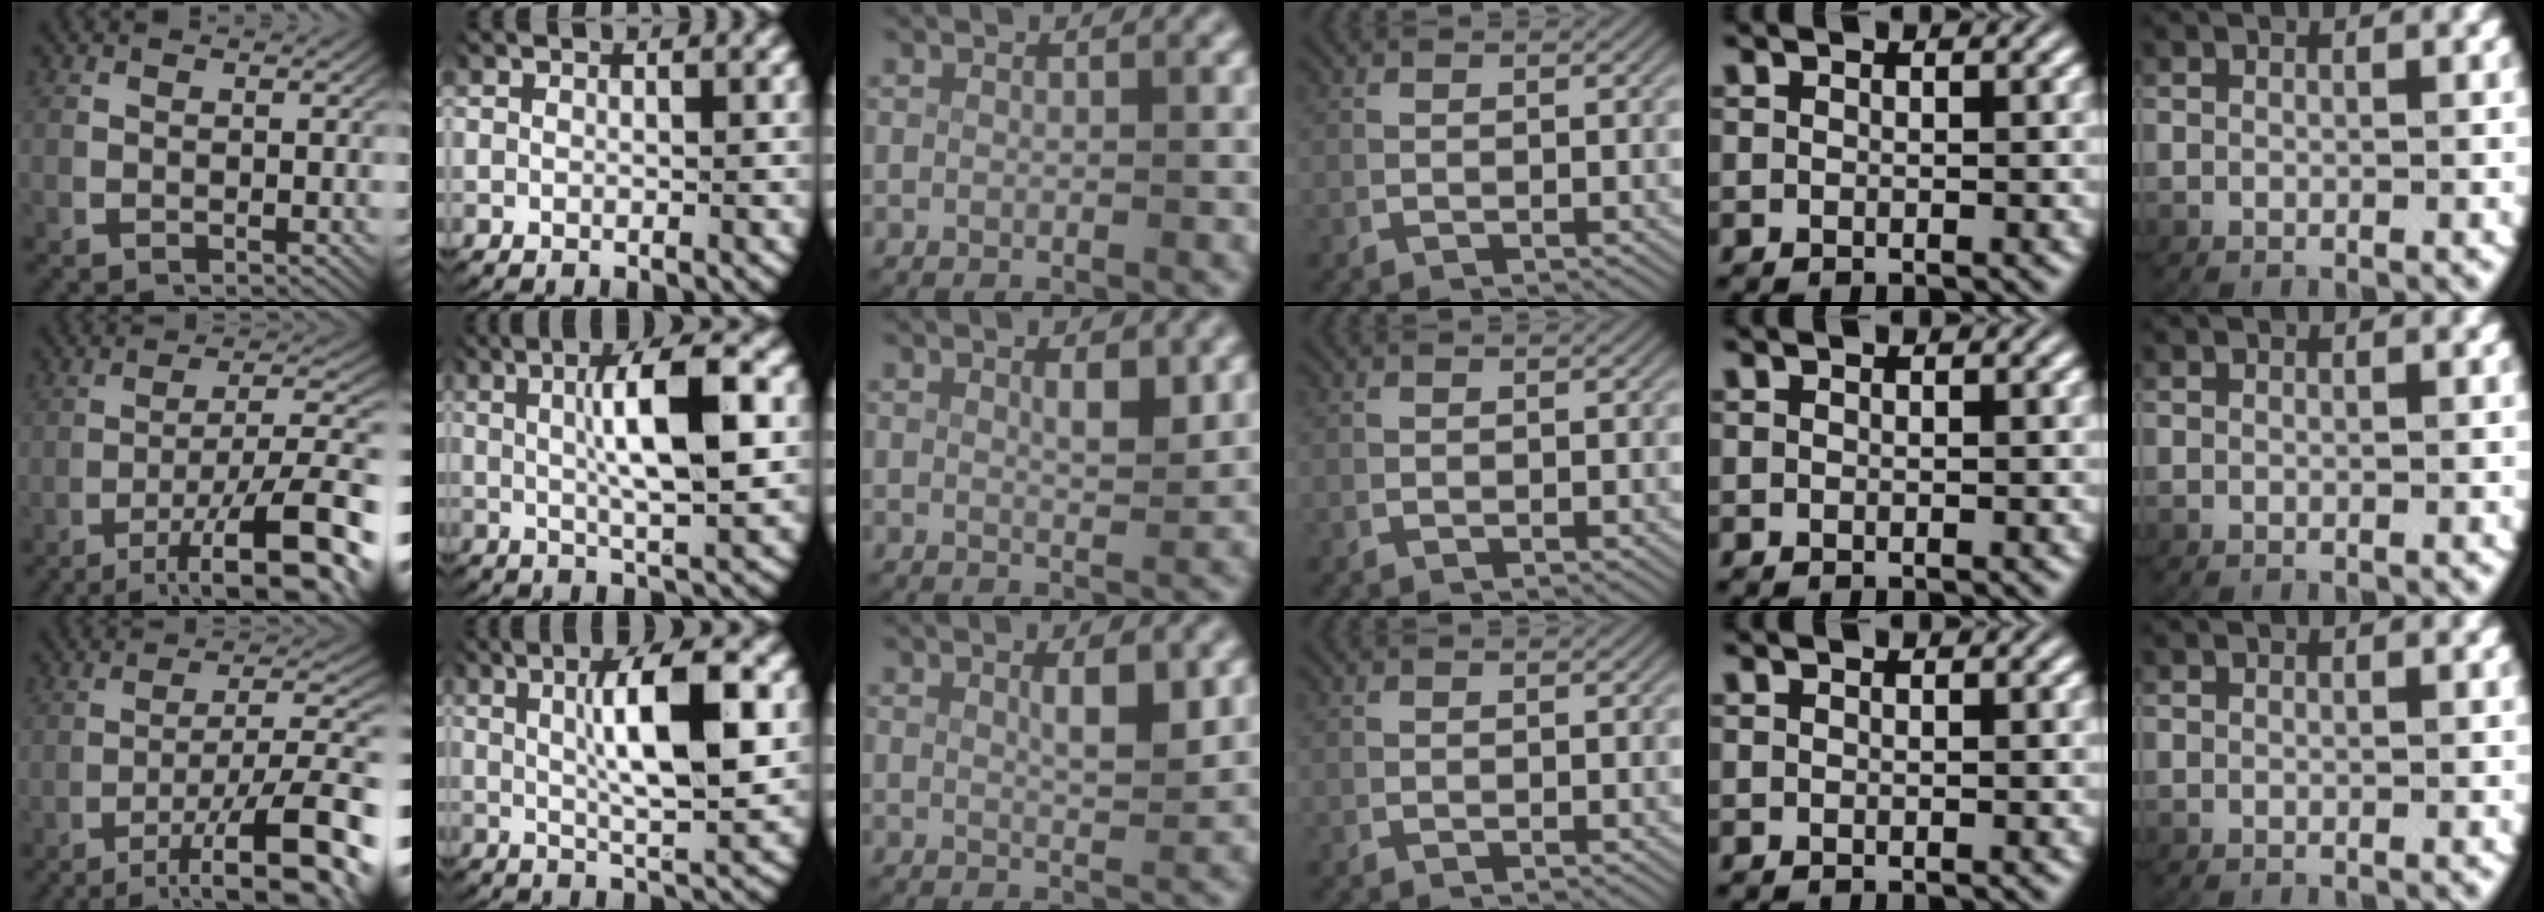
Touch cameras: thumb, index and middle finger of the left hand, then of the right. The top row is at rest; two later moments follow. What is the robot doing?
{"motion": "lift_and_place", "object": "plastic wrap"}